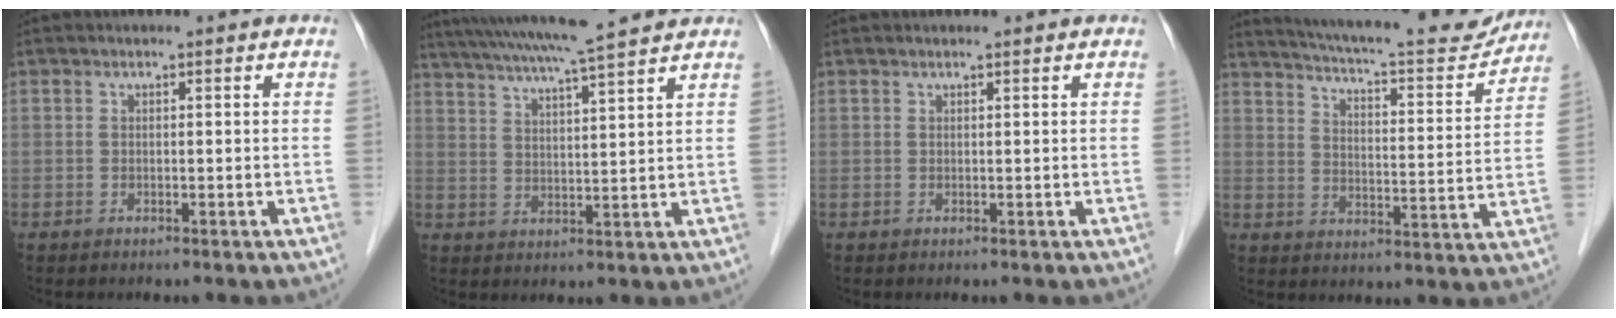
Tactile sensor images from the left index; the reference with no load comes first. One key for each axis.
{"total": 15.2, "fx": 13.1, "fy": -0.2, "fz": 7.6, "tx": -0.141, "ty": 0.030, "tz": 0.195}
{"total": 1.4, "fx": 1.3, "fy": 0.1, "fz": 0.6, "tx": -0.007, "ty": 0.014, "tz": 0.020}
{"total": 19.4, "fx": 18.1, "fy": 2.2, "fz": 6.7, "tx": -0.108, "ty": -0.028, "tz": 0.241}